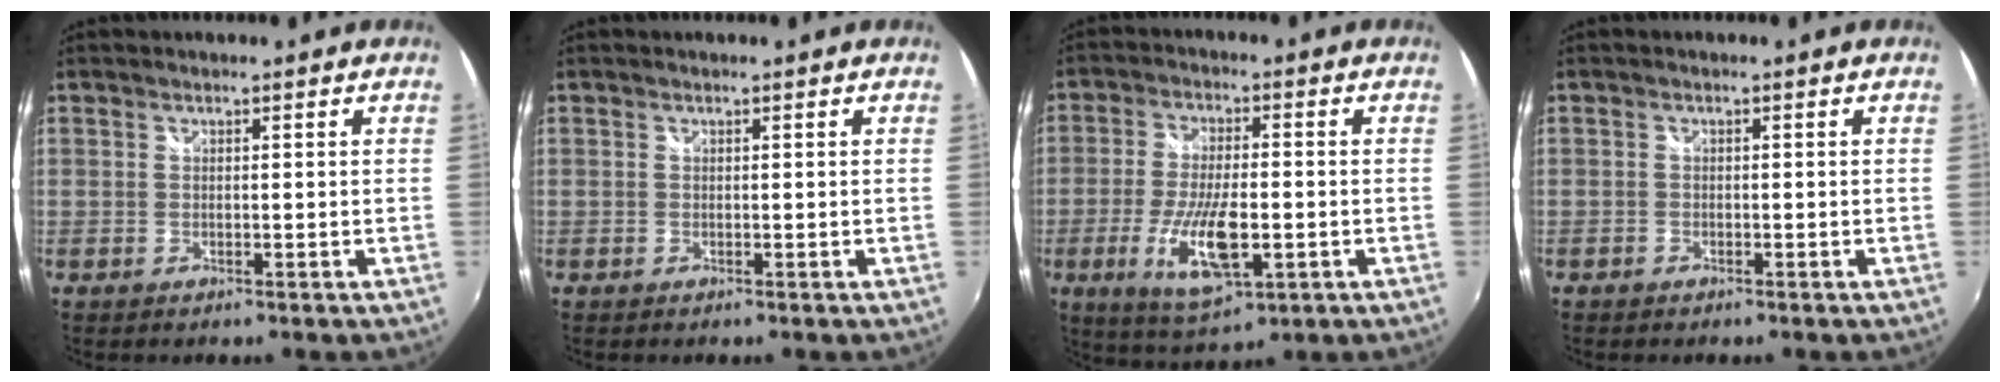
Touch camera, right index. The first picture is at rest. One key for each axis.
{"total": 0.0}
{"total": 12.1, "fx": -3.5, "fy": 4.1, "fz": 10.9, "tx": -0.218, "ty": -0.019, "tz": -0.060}
{"total": 0.9, "fx": -0.8, "fy": 0.5, "fz": 0.2, "tx": -0.006, "ty": 0.001, "tz": -0.014}